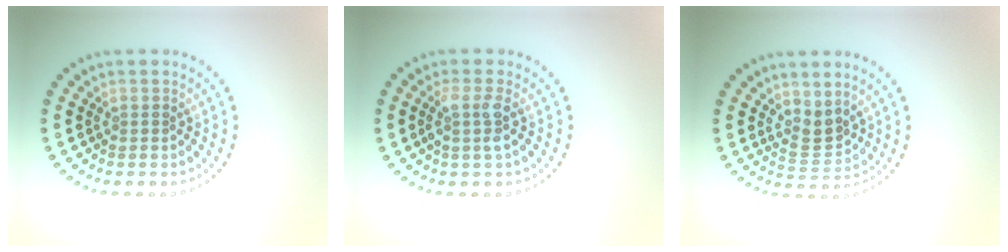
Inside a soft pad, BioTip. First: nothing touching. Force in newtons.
{"total": 2.0, "press": 1.6, "slide": 1.2}
{"total": 2.2, "press": 1.5, "slide": 1.6}